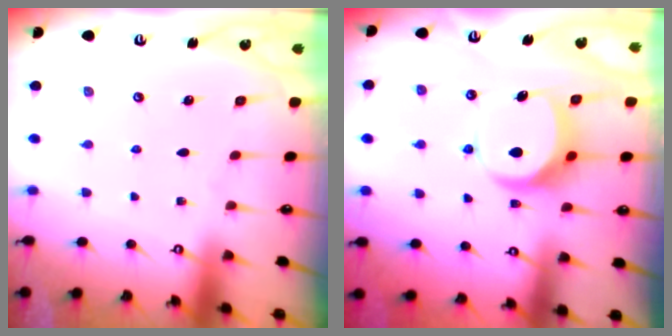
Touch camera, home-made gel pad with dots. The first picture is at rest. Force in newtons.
{"total": 7.6, "press": 7.5, "slide": 1.1}